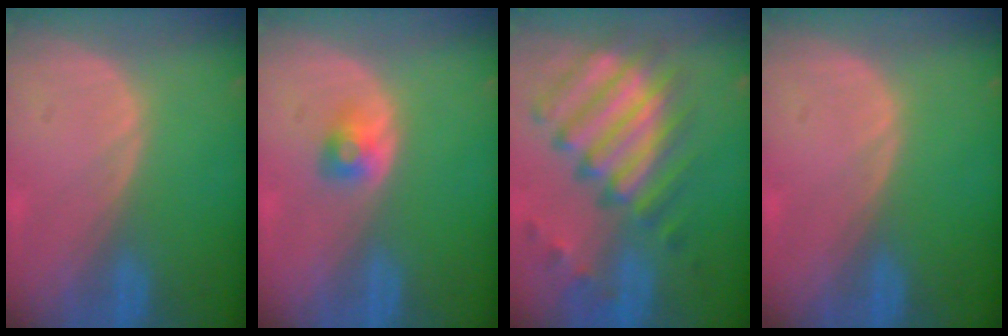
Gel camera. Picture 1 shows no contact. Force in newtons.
{"total": 2.4, "press": 2.2, "slide": 0.7}
{"total": 12.2, "press": 10.5, "slide": 6.1}
{"total": 0.0}